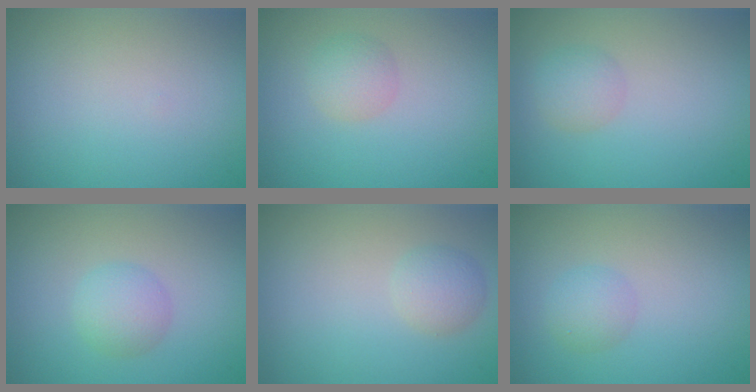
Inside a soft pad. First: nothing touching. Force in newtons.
{"total": 1.9, "press": 1.9, "slide": 0.0}
{"total": 1.6, "press": 1.6, "slide": 0.2}
{"total": 2.3, "press": 2.3, "slide": 0.1}
{"total": 1.8, "press": 1.8, "slide": 0.1}
{"total": 1.8, "press": 1.8, "slide": 0.0}